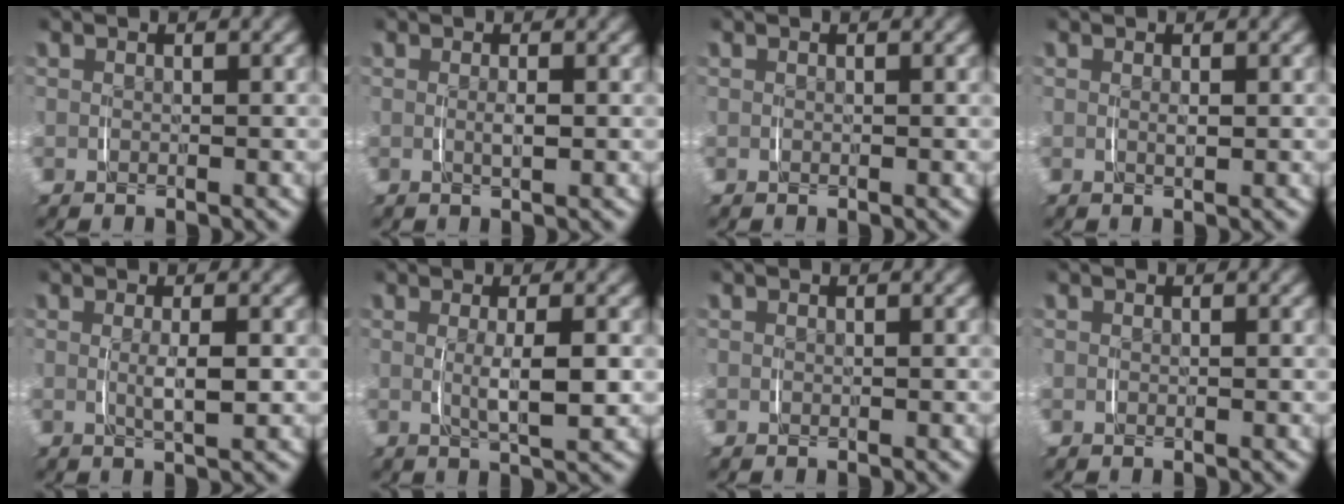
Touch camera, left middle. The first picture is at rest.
{"total": 1.0, "force": [0.1, 0.1, 1.0], "torque": [-0.021, -0.004, 0.002]}
{"total": 0.0}
{"total": 0.6, "force": [0.2, 0.0, 0.6], "torque": [-0.014, -0.004, 0.006]}
{"total": 2.1, "force": [0.1, 0.2, 2.1], "torque": [-0.041, -0.005, 0.005]}
{"total": 3.0, "force": [0.2, 0.4, 3.0], "torque": [-0.055, -0.007, 0.007]}
{"total": 0.0}
{"total": 0.0}